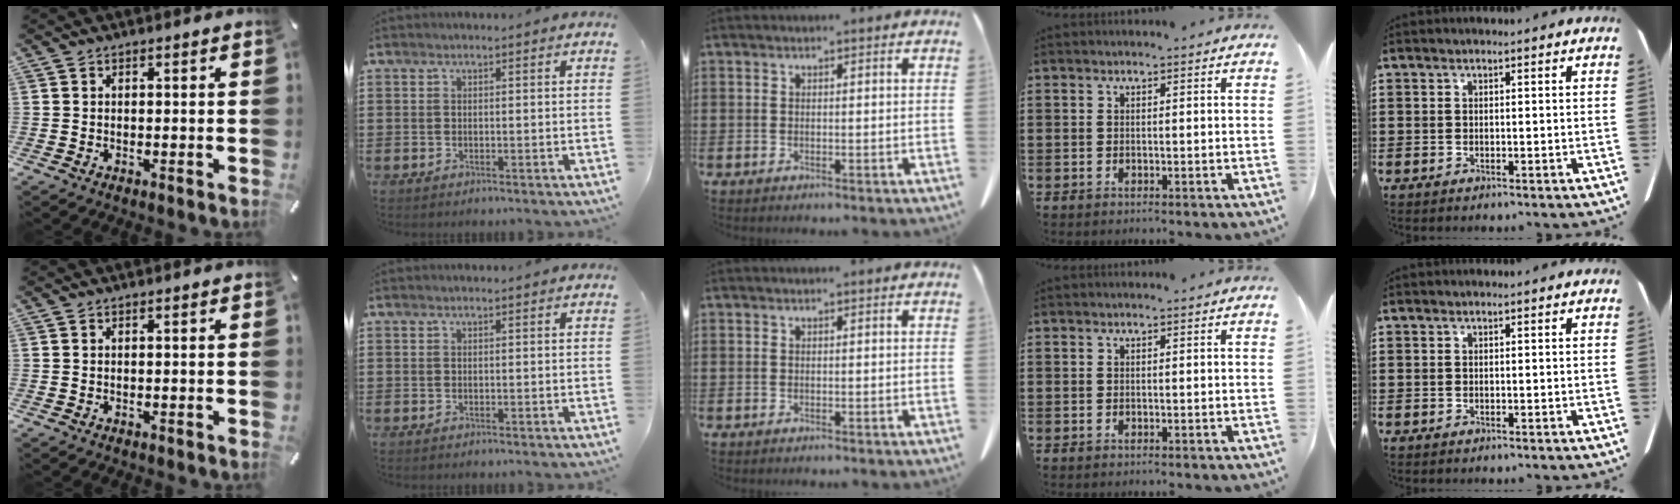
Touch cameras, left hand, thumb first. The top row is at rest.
{}